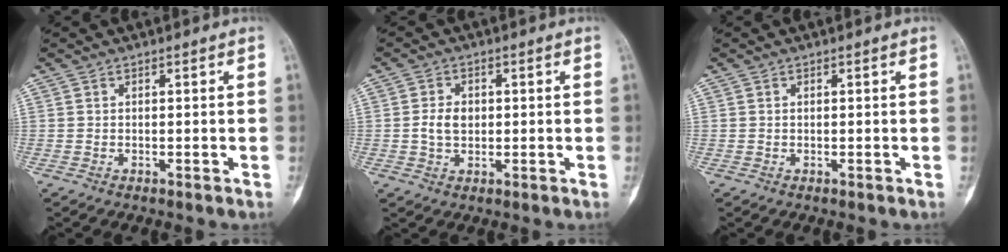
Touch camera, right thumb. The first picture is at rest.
{"total": 4.1, "force": [0.0, 3.0, 2.8], "torque": [-0.049, 0.006, 0.000]}
{"total": 0.0}